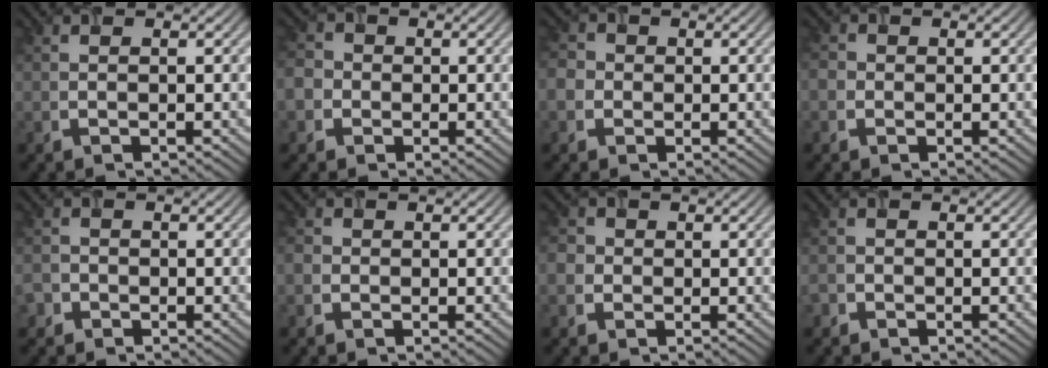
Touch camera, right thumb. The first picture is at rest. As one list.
[{"total": 3.2, "force": [-1.0, 2.9, 0.7], "torque": [-0.018, -0.005, -0.023]}, {"total": 2.7, "force": [-0.7, 2.5, 0.6], "torque": [-0.015, -0.005, -0.012]}, {"total": 1.5, "force": [-0.5, 1.4, 0.1], "torque": [-0.001, -0.008, -0.010]}, {"total": 1.9, "force": [-1.3, 1.3, 0.0], "torque": [0.003, -0.010, -0.029]}, {"total": 1.2, "force": [-0.4, 1.1, 0.1], "torque": [-0.001, -0.007, -0.009]}, {"total": 2.1, "force": [-0.4, 2.0, 0.3], "torque": [-0.007, -0.005, -0.008]}, {"total": 1.1, "force": [-0.9, 0.7, -0.1], "torque": [0.002, -0.009, -0.018]}]